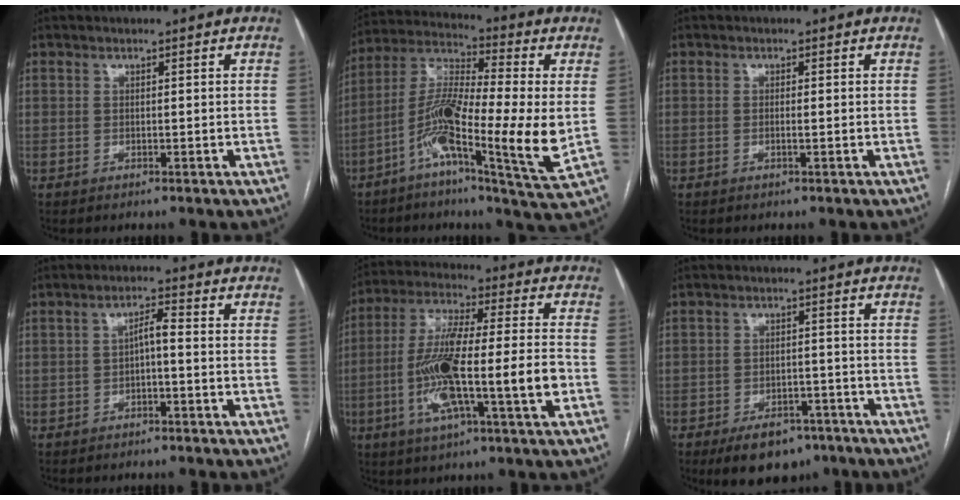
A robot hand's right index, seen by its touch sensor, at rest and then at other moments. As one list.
[{"total": 16.3, "force": [-3.0, 1.6, 15.9], "torque": [-0.308, 0.000, -0.064]}, {"total": 0.8, "force": [-0.2, 0.0, 0.7], "torque": [-0.014, 0.002, -0.001]}, {"total": 2.8, "force": [-0.6, 0.6, 2.7], "torque": [-0.050, 0.013, -0.008]}, {"total": 16.8, "force": [-3.9, 1.5, 16.3], "torque": [-0.310, 0.003, -0.069]}, {"total": 8.4, "force": [-5.9, 4.6, 3.9], "torque": [-0.056, 0.005, -0.084]}]